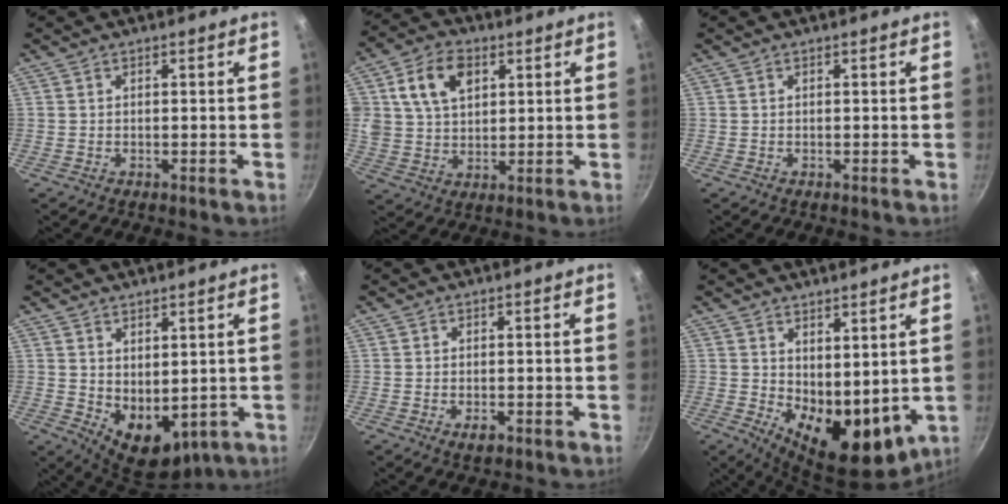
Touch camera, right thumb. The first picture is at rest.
{"total": 11.3, "force": [3.9, 7.9, 7.0], "torque": [-0.110, -0.002, 0.066]}
{"total": 0.0}
{"total": 9.1, "force": [0.6, 6.1, 6.8], "torque": [-0.073, -0.025, 0.035]}
{"total": 2.1, "force": [-0.9, 1.1, 1.5], "torque": [-0.023, 0.002, -0.014]}
{"total": 12.2, "force": [1.8, 6.8, 10.0], "torque": [-0.116, -0.042, 0.047]}